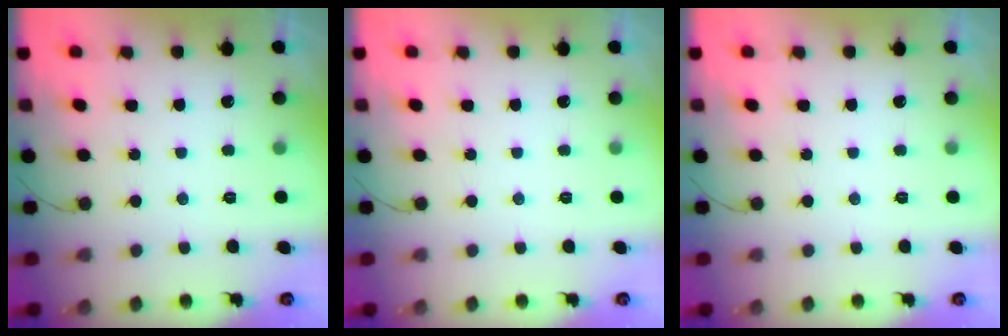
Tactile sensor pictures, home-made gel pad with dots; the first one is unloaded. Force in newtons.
{"total": 0.0}
{"total": 0.0}